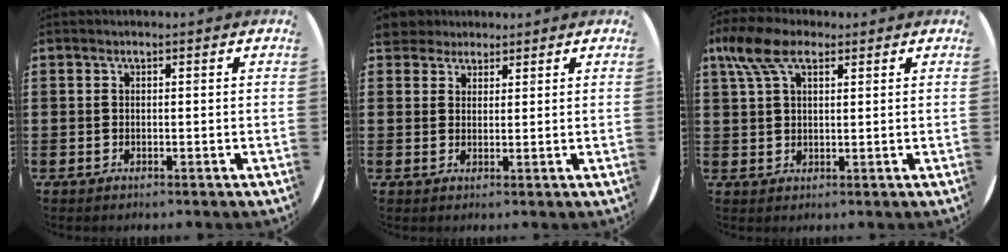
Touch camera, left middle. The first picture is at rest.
{"total": 3.4, "force": [3.0, 1.5, 0.1], "torque": [-0.005, 0.000, 0.057]}
{"total": 6.7, "force": [4.0, 3.3, 4.2], "torque": [-0.095, 0.008, 0.074]}